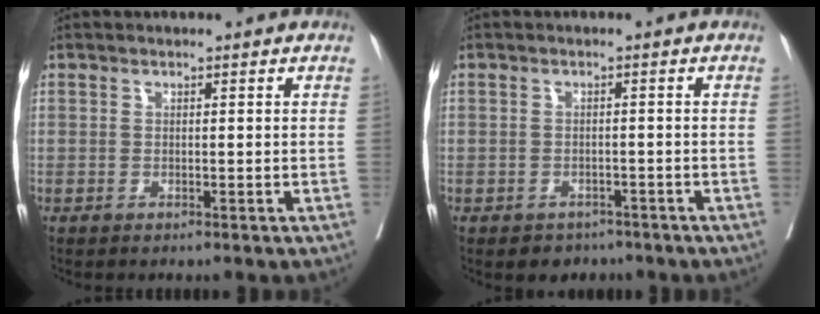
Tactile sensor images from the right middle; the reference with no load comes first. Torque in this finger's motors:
{"motor_torque": [0.48, -0.46, 0.07, 0.03]}